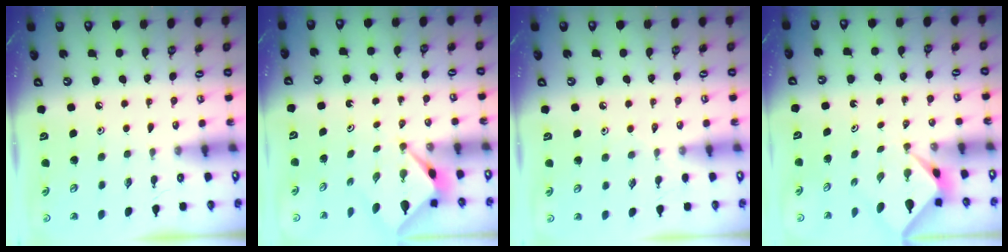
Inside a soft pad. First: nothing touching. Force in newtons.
{"total": 2.6, "press": 2.6, "slide": 0.2}
{"total": 2.8, "press": 2.7, "slide": 0.5}
{"total": 2.2, "press": 2.2, "slide": 0.2}